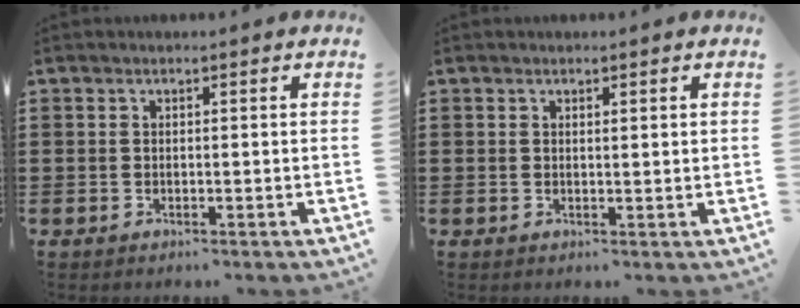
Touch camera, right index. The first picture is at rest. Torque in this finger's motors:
{"motor_torque": [-0.12, 0.25, -0.01, -0.01]}